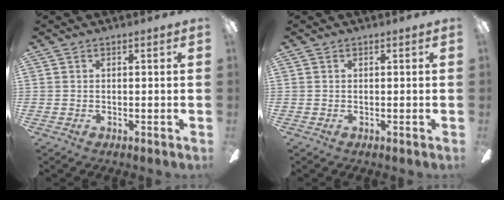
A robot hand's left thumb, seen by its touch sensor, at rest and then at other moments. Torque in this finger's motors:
{"motor_torque": [0.00, 0.00, 0.02, -0.02, 0.00]}